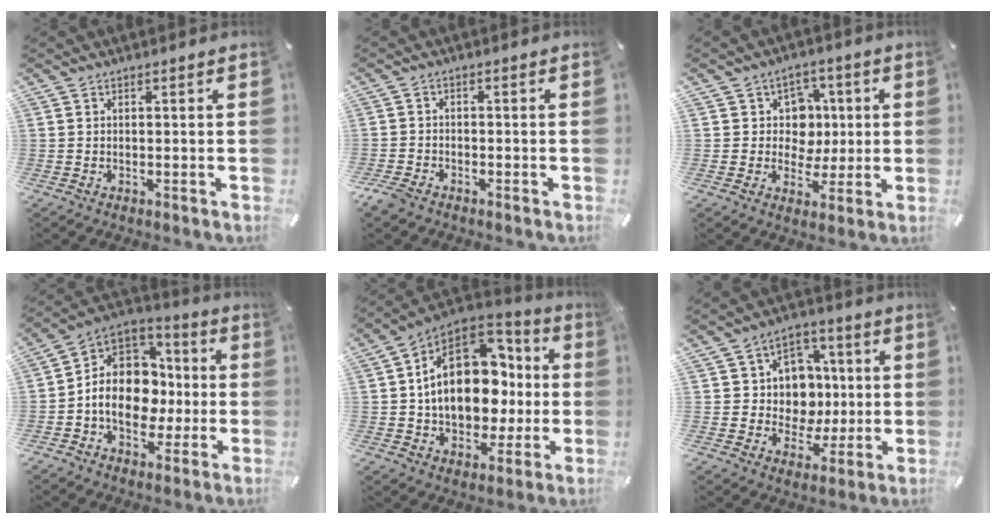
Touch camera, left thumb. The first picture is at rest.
{"total": 2.9, "force": [-2.3, 1.3, 1.2], "torque": [-0.038, 0.005, -0.051]}
{"total": 8.6, "force": [1.1, 8.2, 2.4], "torque": [-0.026, -0.003, 0.023]}
{"total": 14.1, "force": [-2.2, 11.5, 7.9], "torque": [-0.161, 0.001, -0.039]}
{"total": 21.5, "force": [2.1, 15.3, 14.9], "torque": [-0.240, -0.007, 0.043]}
{"total": 11.3, "force": [0.8, 10.7, 3.6], "torque": [-0.051, -0.008, 0.025]}